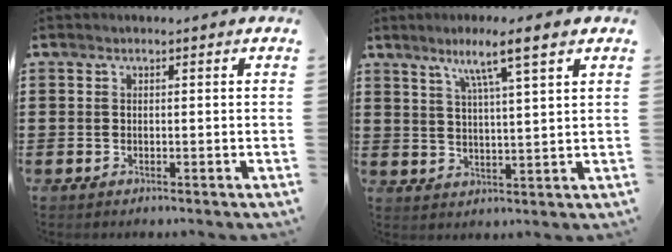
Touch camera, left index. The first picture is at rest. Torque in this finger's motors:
{"motor_torque": [1.22, -0.92, 0.48, 0.14]}